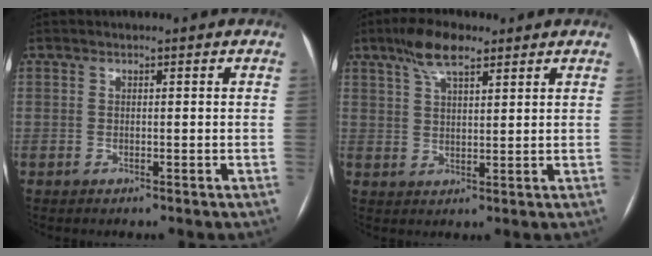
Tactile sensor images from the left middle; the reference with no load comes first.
{"total": 6.6, "force": [4.5, 1.9, 4.5], "torque": [-0.089, 0.015, 0.081]}